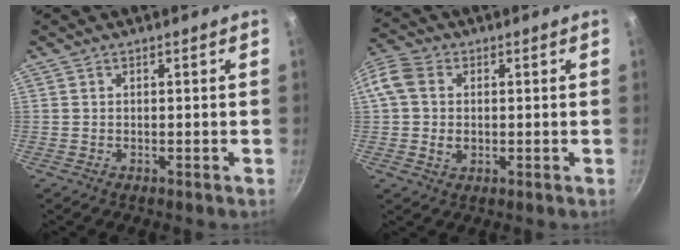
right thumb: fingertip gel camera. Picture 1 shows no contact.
{"total": 10.9, "force": [0.6, 8.7, 6.5], "torque": [-0.147, 0.019, 0.002]}